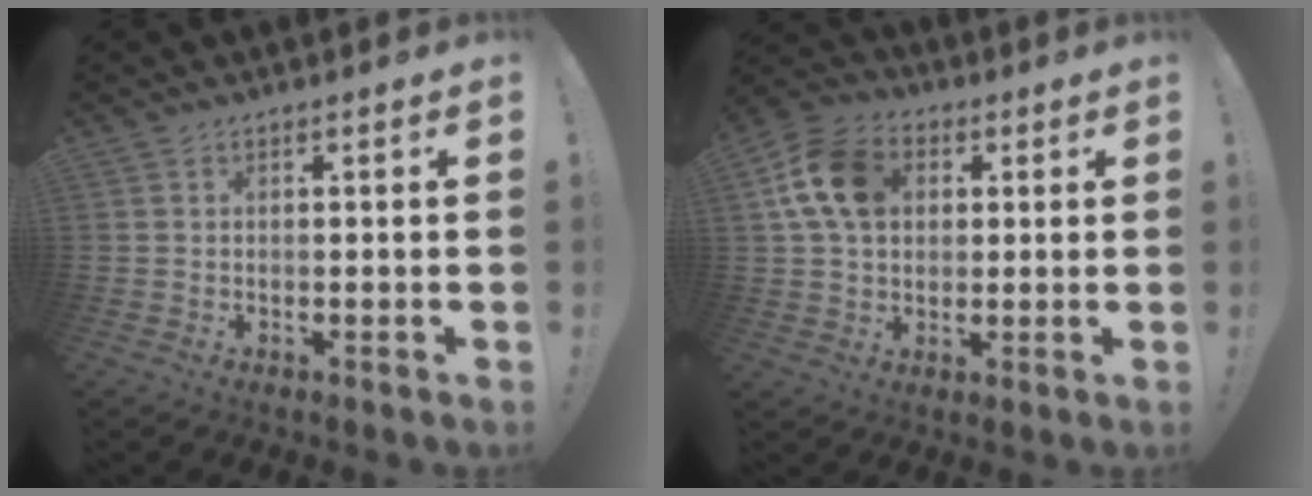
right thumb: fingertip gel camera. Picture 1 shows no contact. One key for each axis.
{"total": 14.1, "fx": 3.7, "fy": 10.8, "fz": 8.4, "tx": -0.151, "ty": 0.001, "tz": 0.076}